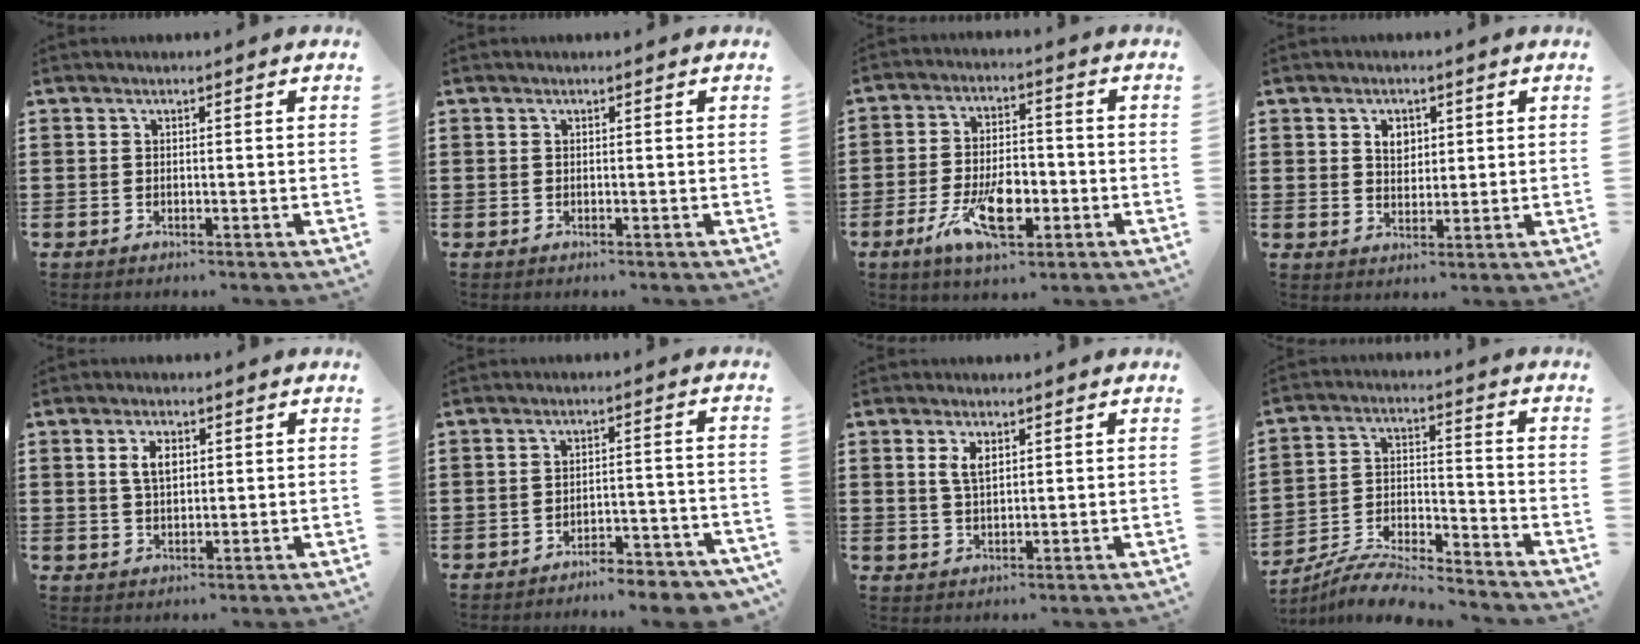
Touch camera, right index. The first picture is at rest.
{"total": 0.0}
{"total": 10.2, "force": [-3.8, 4.7, 8.1], "torque": [-0.152, -0.002, -0.065]}
{"total": 3.2, "force": [1.2, 2.3, 1.8], "torque": [-0.036, 0.006, 0.019]}
{"total": 3.7, "force": [1.1, 2.0, 2.9], "torque": [-0.065, 0.011, 0.017]}
{"total": 4.3, "force": [-4.2, 0.2, 1.0], "torque": [-0.020, 0.000, -0.086]}
{"total": 3.2, "force": [1.3, 1.5, 2.5], "torque": [-0.055, 0.006, 0.022]}
{"total": 7.6, "force": [-7.3, 0.6, 2.0], "torque": [-0.041, 0.006, -0.145]}